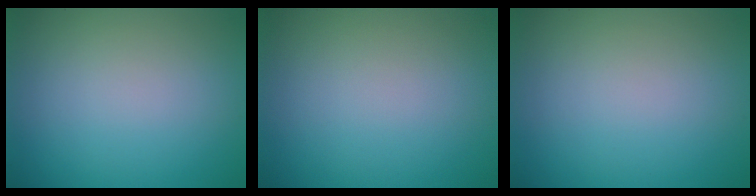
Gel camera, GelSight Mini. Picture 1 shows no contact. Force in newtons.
{"total": 0.0}
{"total": 0.0}